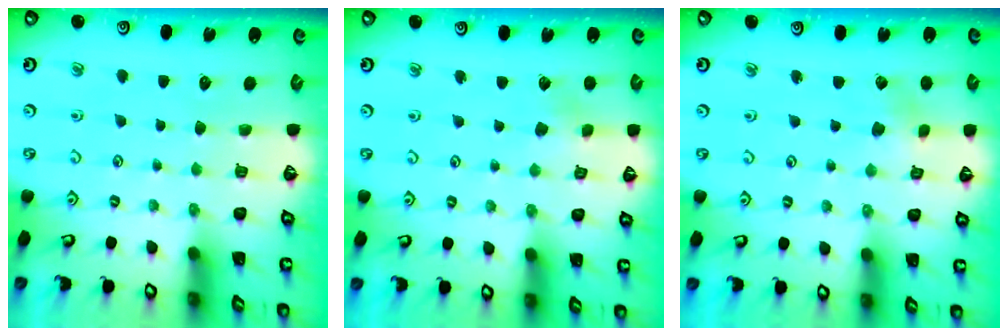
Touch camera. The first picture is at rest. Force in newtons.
{"total": 2.3, "press": 2.3, "slide": 0.4}
{"total": 2.3, "press": 2.2, "slide": 0.4}